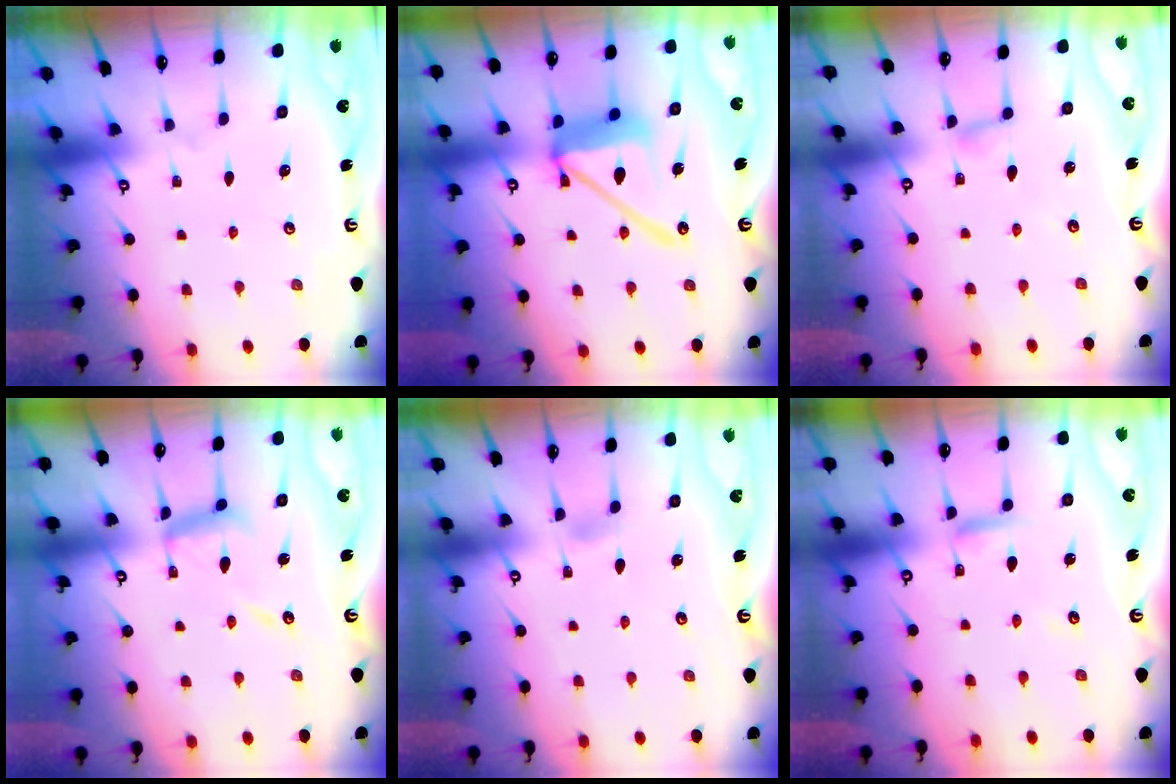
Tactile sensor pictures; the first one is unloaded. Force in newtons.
{"total": 14.6, "press": 14.5, "slide": 1.8}
{"total": 2.7, "press": 2.6, "slide": 0.2}
{"total": 10.9, "press": 10.9, "slide": 1.0}
{"total": 2.4, "press": 2.4, "slide": 0.4}
{"total": 3.8, "press": 3.8, "slide": 0.1}